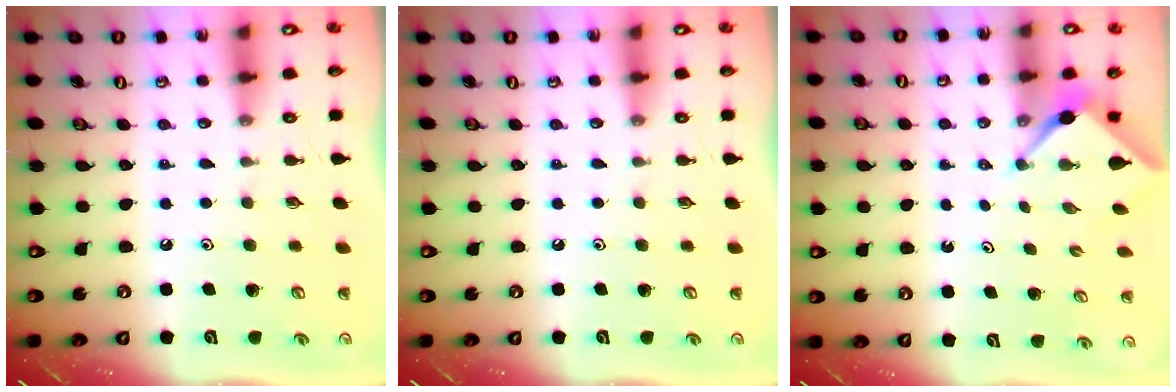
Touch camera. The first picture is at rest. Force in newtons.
{"total": 0.0}
{"total": 2.5, "press": 2.4, "slide": 0.3}